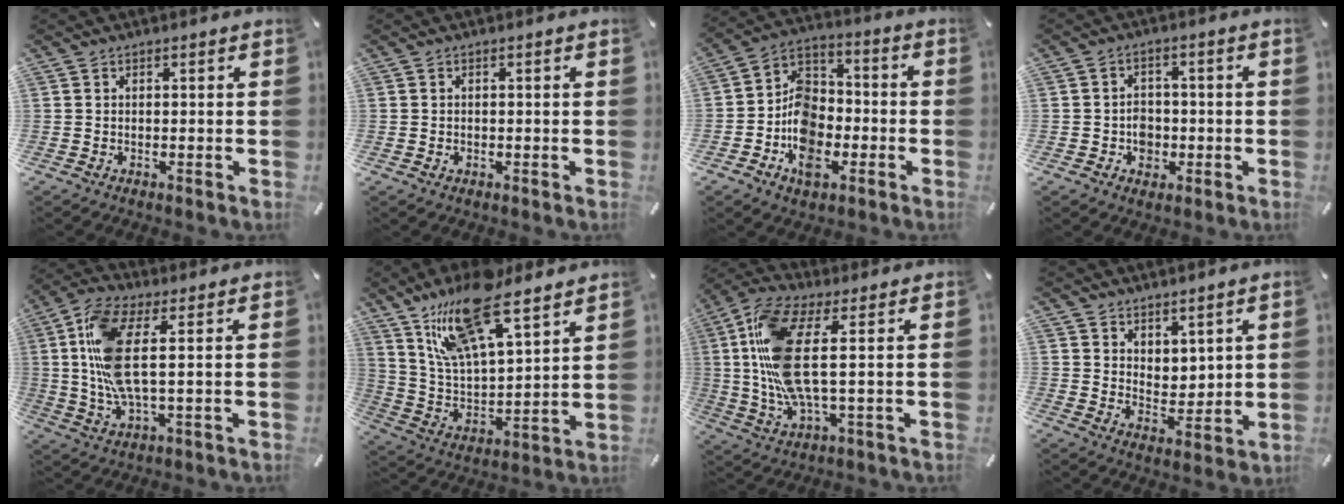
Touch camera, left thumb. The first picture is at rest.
{"total": 0.6, "force": [0.0, 0.6, 0.2], "torque": [-0.006, 0.004, -0.001]}
{"total": 12.7, "force": [-4.6, 9.2, 7.3], "torque": [-0.148, 0.027, -0.083]}
{"total": 4.9, "force": [-1.1, 4.5, 1.7], "torque": [-0.017, 0.003, -0.020]}
{"total": 13.1, "force": [2.5, 4.4, 12.0], "torque": [-0.264, -0.015, 0.040]}
{"total": 18.3, "force": [13.5, 6.4, 10.6], "torque": [-0.214, -0.067, 0.234]}
{"total": 15.8, "force": [2.7, 5.1, 14.7], "torque": [-0.319, -0.021, 0.042]}
{"total": 5.7, "force": [4.8, 3.0, -0.8], "torque": [0.007, -0.040, 0.092]}